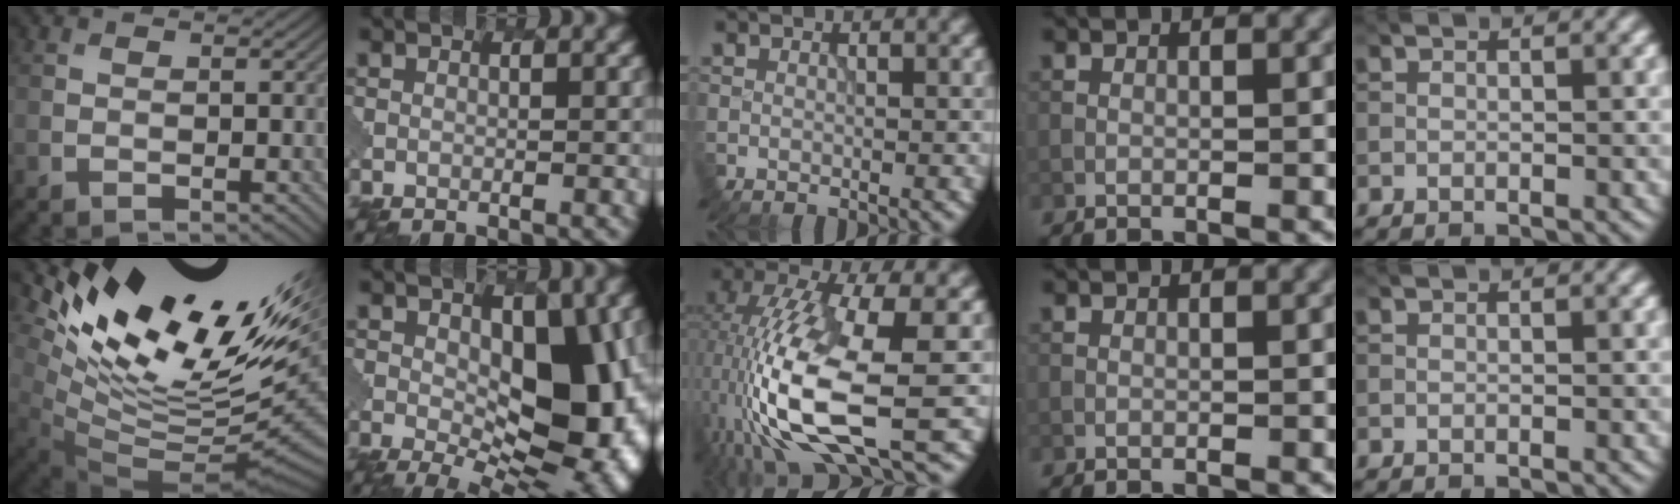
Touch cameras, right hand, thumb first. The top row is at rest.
{"thumb": {"total": 16.5, "force": [6.6, 6.3, 13.8], "torque": [-0.205, 0.001, 0.140]}, "index": {"total": 12.2, "force": [-0.2, 6.6, 10.2], "torque": [-0.143, -0.010, 0.004]}, "middle": {"total": 12.1, "force": [-3.2, 4.0, 11.0], "torque": [-0.242, -0.011, -0.059]}}